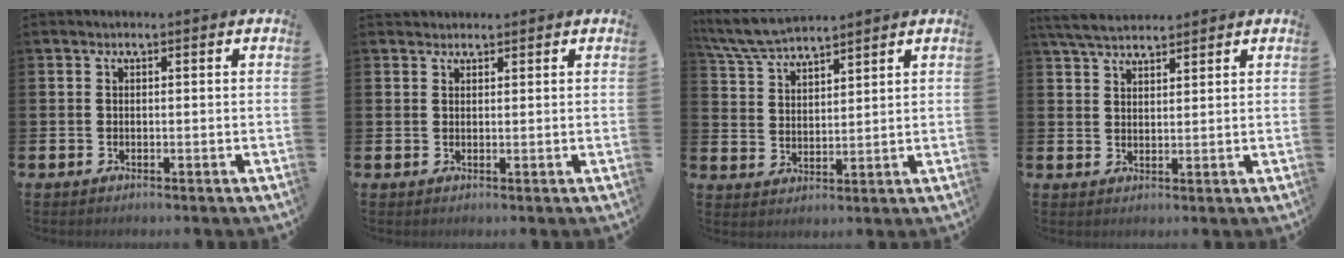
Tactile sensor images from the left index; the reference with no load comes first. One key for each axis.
{"total": 1.6, "fx": 1.5, "fy": 0.6, "fz": -0.1, "tx": 0.013, "ty": -0.002, "tz": 0.025}
{"total": 6.3, "fx": 6.1, "fy": 0.8, "fz": 1.4, "tx": -0.049, "ty": -0.024, "tz": 0.112}
{"total": 4.6, "fx": 4.3, "fy": 0.9, "fz": 1.3, "tx": -0.030, "ty": -0.016, "tz": 0.079}